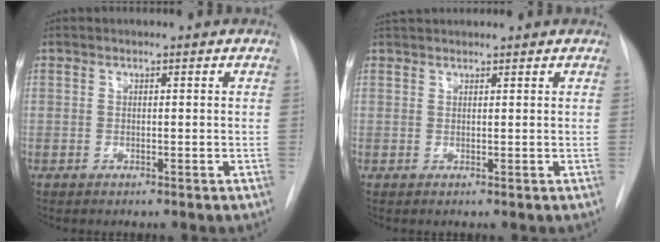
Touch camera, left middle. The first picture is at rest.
{"total": 3.9, "force": [3.7, 0.7, 1.1], "torque": [-0.011, 0.038, 0.058]}